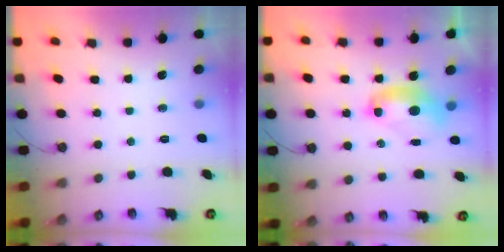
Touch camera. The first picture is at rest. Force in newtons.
{"total": 2.7, "press": 2.7, "slide": 0.1}